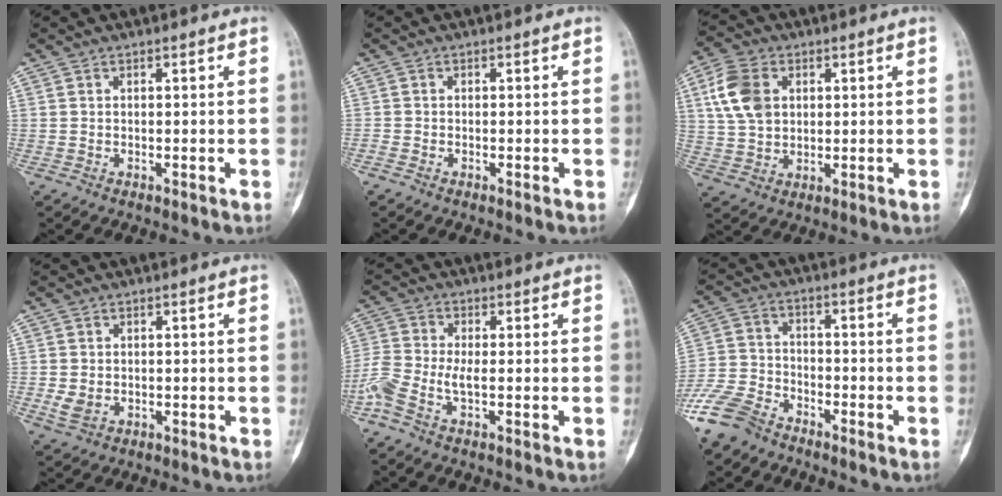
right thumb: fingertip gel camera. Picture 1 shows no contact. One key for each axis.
{"total": 0.7, "fx": -0.5, "fy": 0.3, "fz": 0.3, "tx": -0.015, "ty": -0.002, "tz": -0.015}
{"total": 9.7, "fx": 1.8, "fy": 8.1, "fz": 5.1, "tx": -0.076, "ty": 0.009, "tz": 0.026}
{"total": 3.1, "fx": -0.6, "fy": 2.4, "fz": 1.9, "tx": -0.041, "ty": 0.000, "tz": -0.003}
{"total": 6.7, "fx": -2.7, "fy": 2.4, "fz": 5.7, "tx": -0.152, "ty": 0.017, "tz": -0.057}
{"total": 10.2, "fx": -7.8, "fy": 5.2, "fz": 4.0, "tx": -0.092, "ty": 0.021, "tz": -0.159}